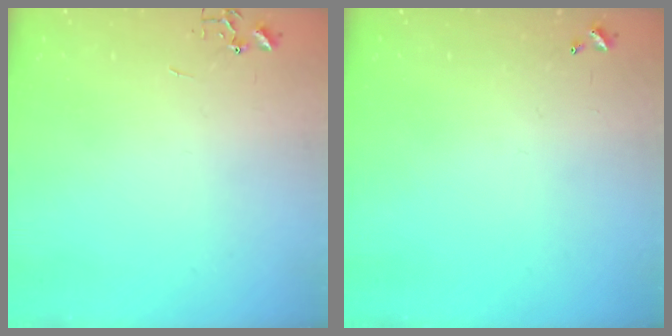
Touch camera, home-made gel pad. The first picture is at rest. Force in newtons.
{"total": 0.0}